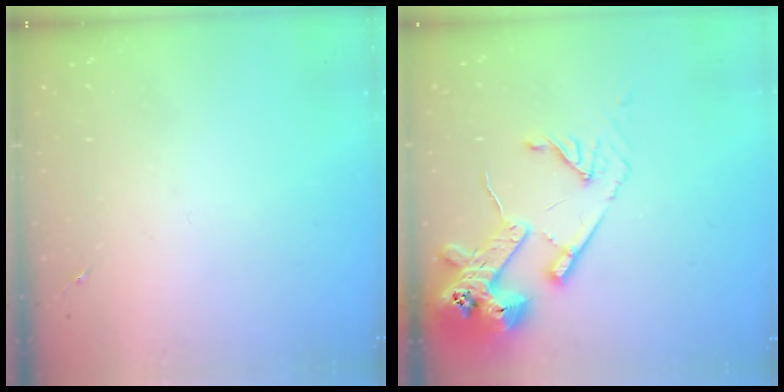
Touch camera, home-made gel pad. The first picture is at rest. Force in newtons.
{"total": 16.6, "press": 16.5, "slide": 2.0}